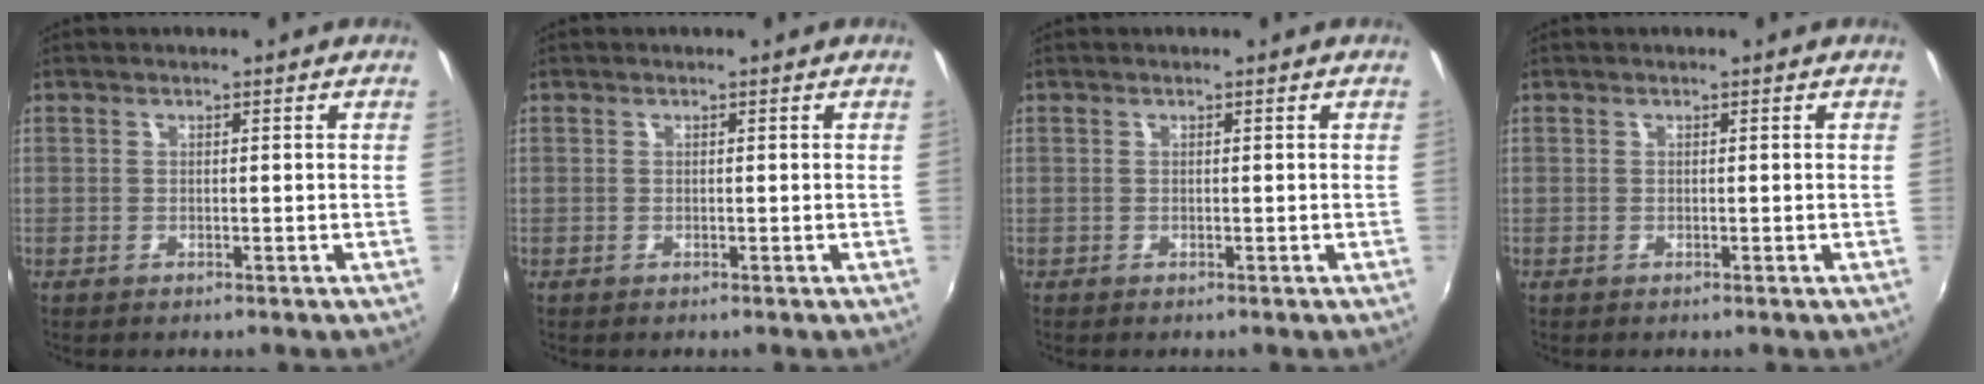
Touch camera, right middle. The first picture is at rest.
{"total": 0.0}
{"total": 0.0}
{"total": 0.0}